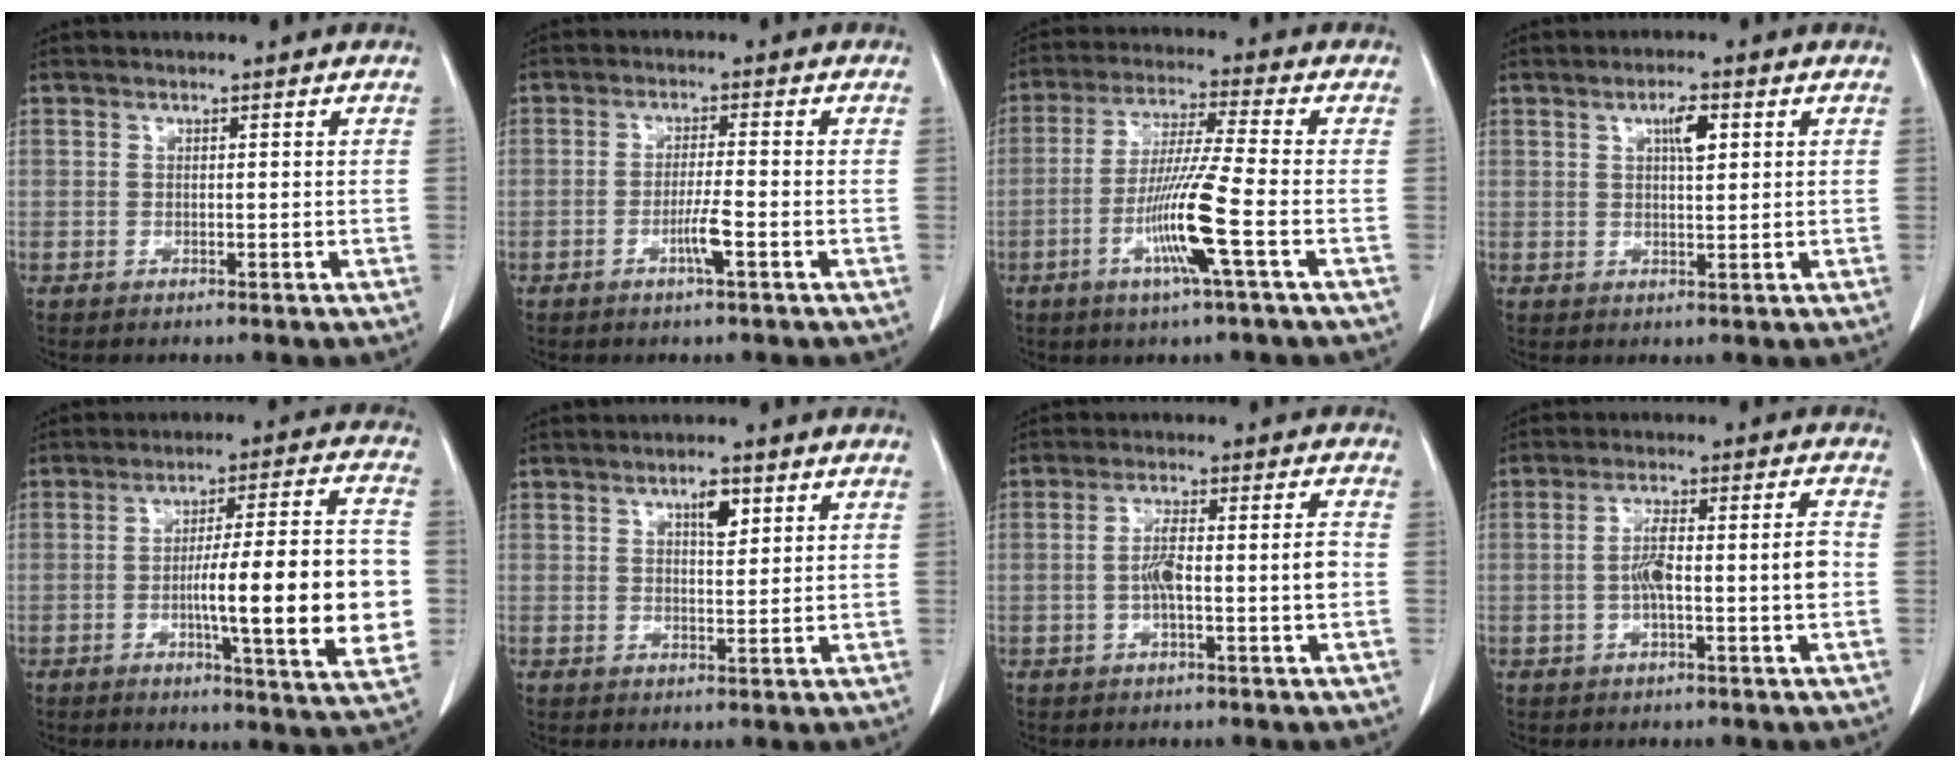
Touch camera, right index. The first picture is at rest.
{"total": 3.6, "force": [-1.6, -0.3, 3.2], "torque": [-0.062, -0.005, -0.031]}
{"total": 10.6, "force": [-3.6, -1.2, 9.9], "torque": [-0.196, -0.015, -0.073]}
{"total": 3.6, "force": [1.3, 0.9, 3.2], "torque": [-0.054, 0.002, 0.022]}
{"total": 18.2, "force": [-2.6, 1.2, 17.9], "torque": [-0.232, 0.009, -0.034]}
{"total": 3.4, "force": [1.7, 1.1, 2.8], "torque": [-0.044, -0.001, 0.027]}
{"total": 6.8, "force": [-1.1, 0.7, 6.7], "torque": [-0.128, 0.018, -0.017]}
{"total": 7.6, "force": [-1.2, 0.8, 7.4], "torque": [-0.138, 0.021, -0.019]}